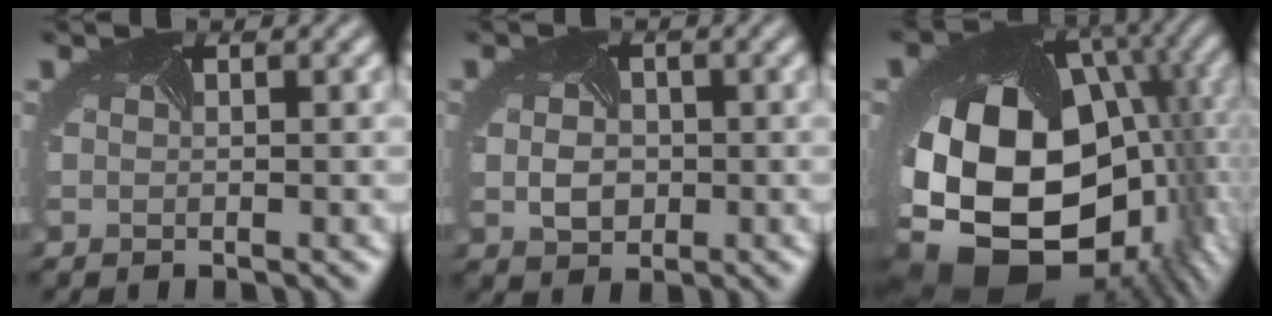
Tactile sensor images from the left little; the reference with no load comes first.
{"total": 3.3, "force": [-0.2, 2.6, 1.9], "torque": [-0.034, 0.003, -0.003]}
{"total": 19.6, "force": [-4.2, 13.4, 13.6], "torque": [-0.251, -0.050, -0.047]}